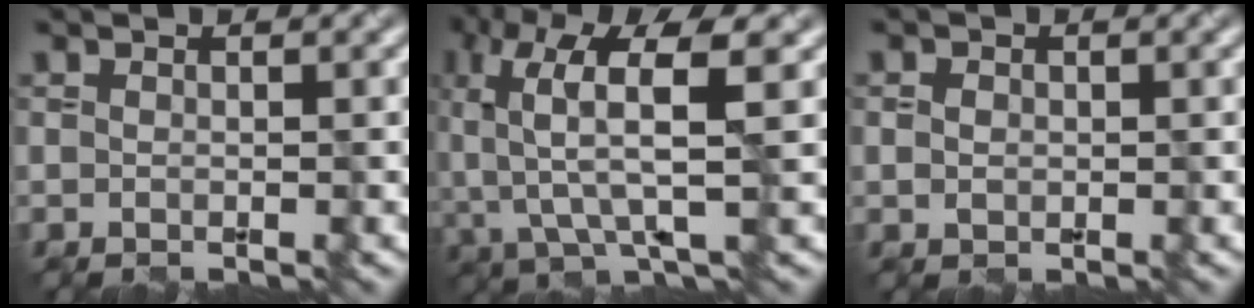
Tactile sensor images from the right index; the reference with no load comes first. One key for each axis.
{"total": 6.6, "fx": 0.9, "fy": 2.0, "fz": 6.2, "tx": -0.134, "ty": 0.007, "tz": 0.019}
{"total": 0.8, "fx": -0.2, "fy": 0.7, "fz": 0.3, "tx": -0.007, "ty": -0.001, "tz": 0.005}